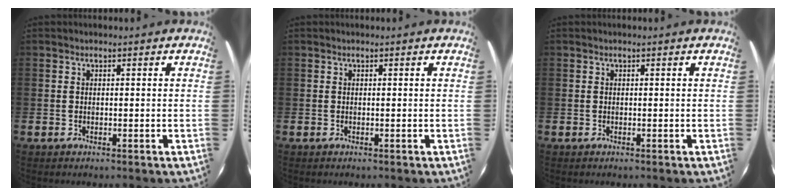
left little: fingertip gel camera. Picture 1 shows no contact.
{"total": 0.0}
{"total": 0.0}